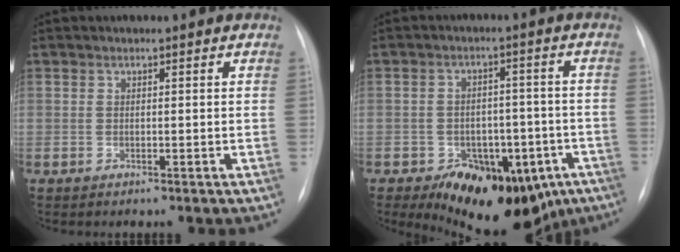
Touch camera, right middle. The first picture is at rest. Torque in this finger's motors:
{"motor_torque": [0.90, -1.00, 0.26, 0.13]}